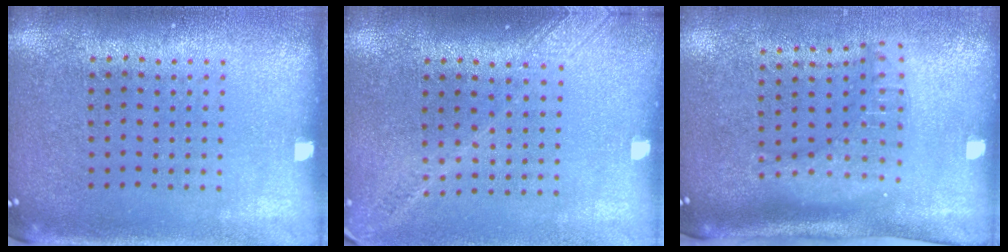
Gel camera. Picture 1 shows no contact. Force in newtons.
{"total": 1.7, "press": 1.3, "slide": 1.1}
{"total": 2.1, "press": 1.5, "slide": 1.4}